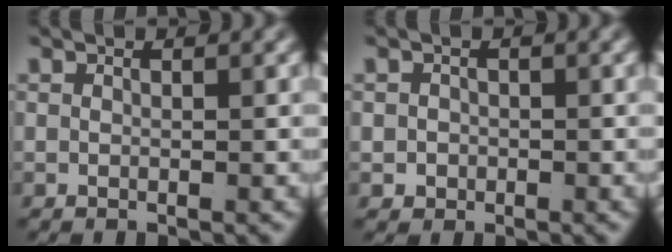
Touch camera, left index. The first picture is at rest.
{"total": 1.9, "force": [-0.7, 1.7, 0.4], "torque": [-0.017, -0.016, -0.005]}